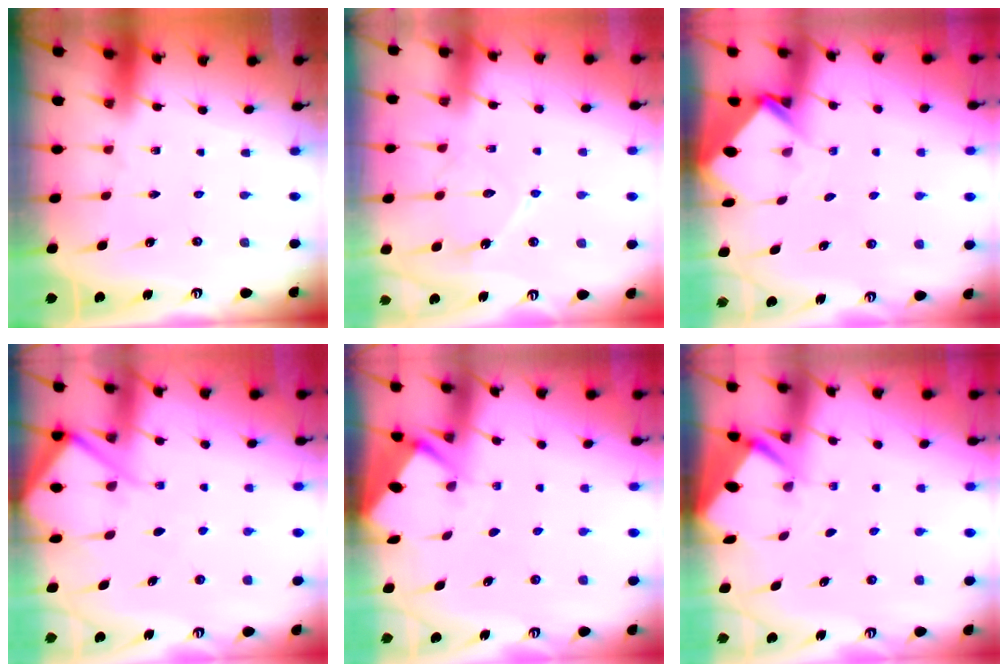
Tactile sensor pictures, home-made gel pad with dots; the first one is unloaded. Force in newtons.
{"total": 9.9, "press": 9.9, "slide": 0.7}
{"total": 3.9, "press": 3.9, "slide": 0.2}
{"total": 6.9, "press": 6.9, "slide": 0.5}
{"total": 2.8, "press": 2.8, "slide": 0.3}
{"total": 2.6, "press": 2.6, "slide": 0.3}